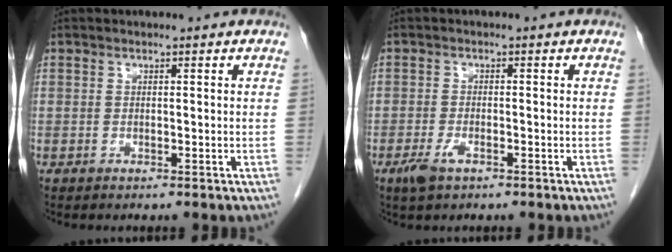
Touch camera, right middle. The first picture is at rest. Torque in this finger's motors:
{"motor_torque": [0.72, -0.43, 0.00, 0.05]}